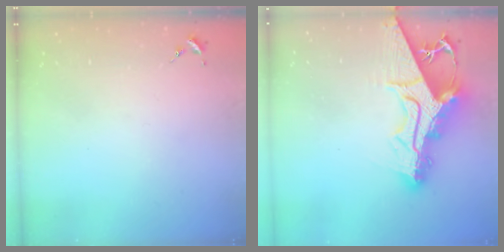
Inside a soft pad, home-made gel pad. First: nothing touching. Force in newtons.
{"total": 20.6, "press": 20.5, "slide": 1.6}